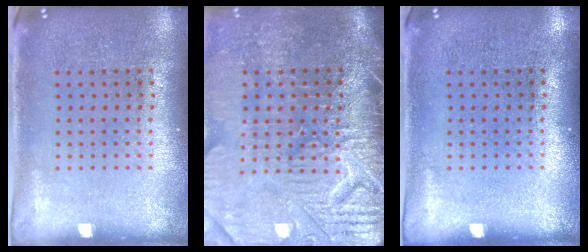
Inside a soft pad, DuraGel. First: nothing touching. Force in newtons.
{"total": 4.6, "press": 4.0, "slide": 2.2}
{"total": 0.0}